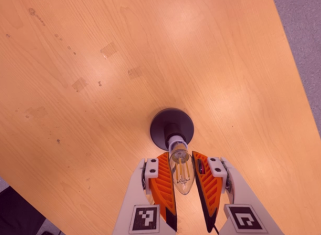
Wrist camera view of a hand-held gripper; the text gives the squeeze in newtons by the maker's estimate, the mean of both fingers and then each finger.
{"total": 13.3, "left": 13.7, "right": 12.9}